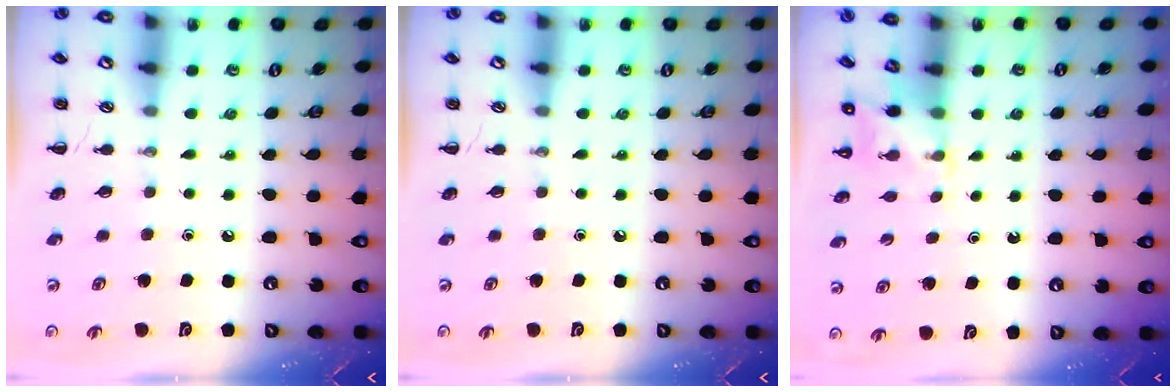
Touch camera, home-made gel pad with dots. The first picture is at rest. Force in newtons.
{"total": 0.0}
{"total": 3.0, "press": 2.8, "slide": 1.0}